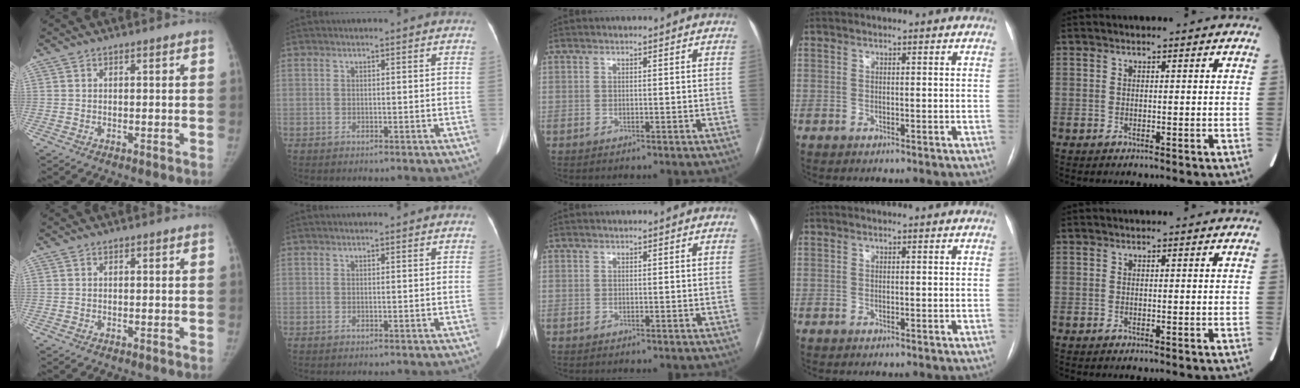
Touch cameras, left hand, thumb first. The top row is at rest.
{}